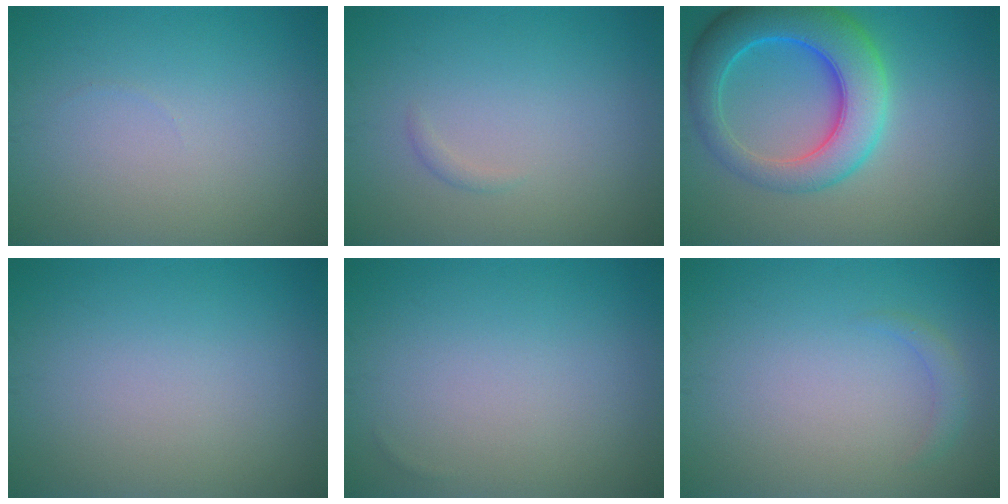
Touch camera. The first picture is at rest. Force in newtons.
{"total": 0.6, "press": 0.5, "slide": 0.1}
{"total": 8.4, "press": 8.4, "slide": 0.4}
{"total": 0.0}
{"total": 0.0}
{"total": 1.1, "press": 1.1, "slide": 0.0}